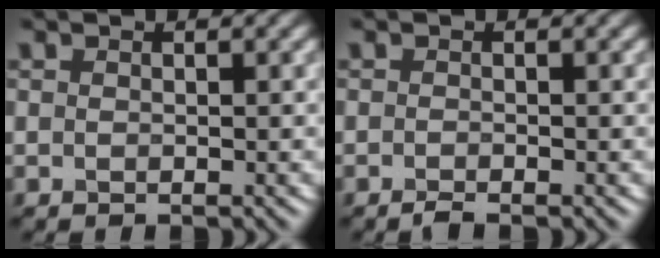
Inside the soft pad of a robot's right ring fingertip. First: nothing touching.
{"total": 0.8, "force": [-0.6, 0.1, 0.4], "torque": [-0.009, 0.001, -0.014]}